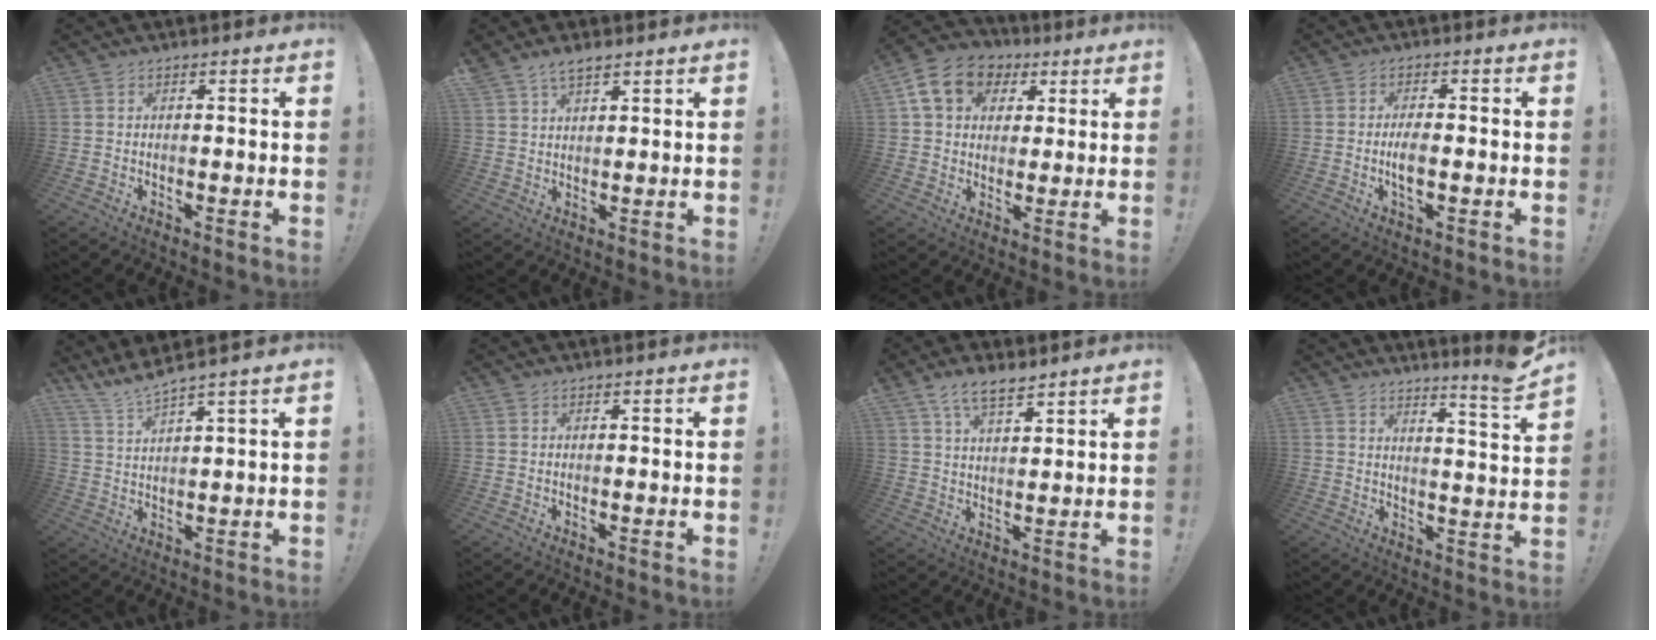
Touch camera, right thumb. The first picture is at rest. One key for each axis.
{"total": 4.6, "fx": 3.5, "fy": 1.7, "fz": 2.4, "tx": -0.037, "ty": -0.020, "tz": 0.065}
{"total": 14.0, "fx": 5.3, "fy": 11.0, "fz": 6.8, "tx": -0.103, "ty": -0.009, "tz": 0.106}
{"total": 4.8, "fx": -1.2, "fy": 1.5, "fz": 4.4, "tx": -0.104, "ty": -0.002, "tz": -0.023}
{"total": 5.5, "fx": 4.9, "fy": -0.5, "fz": 2.3, "tx": -0.057, "ty": -0.034, "tz": 0.089}
{"total": 0.0}
{"total": 7.3, "fx": 5.6, "fy": 2.6, "fz": 3.9, "tx": -0.065, "ty": -0.028, "tz": 0.103}
{"total": 6.9, "fx": 5.3, "fy": -0.9, "fz": 4.3, "tx": -0.054, "ty": -0.056, "tz": 0.081}